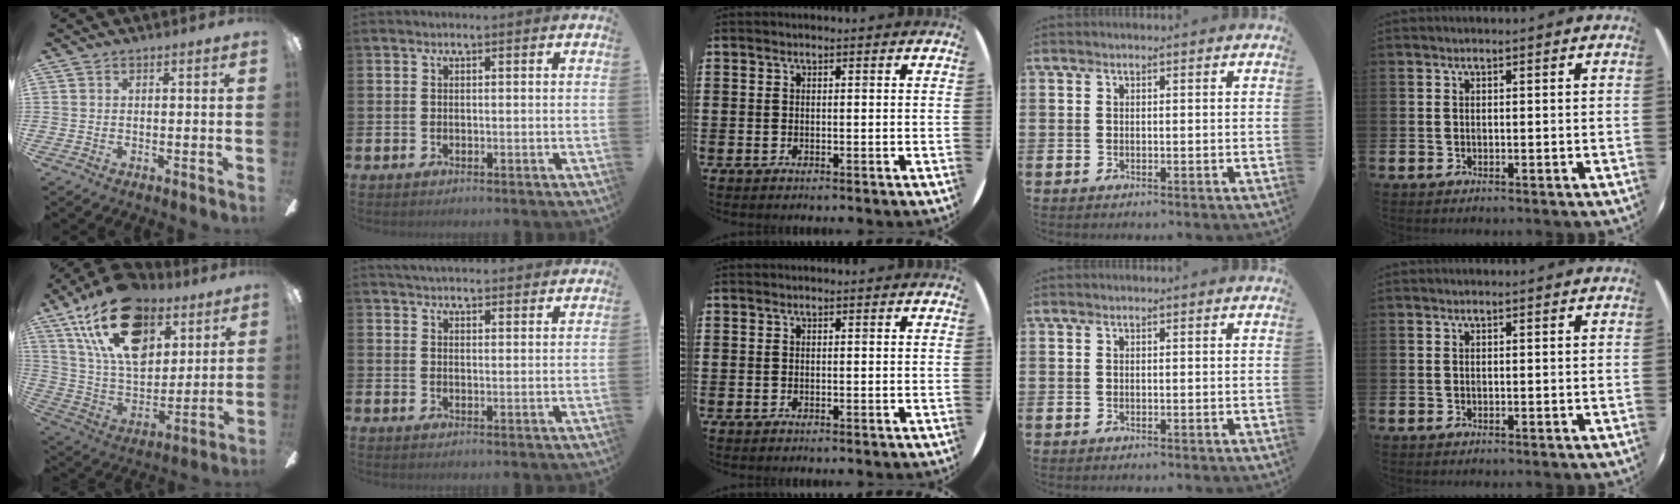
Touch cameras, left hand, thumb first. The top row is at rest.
{"thumb": {"total": 23.8, "force": [12.4, 14.1, 14.6], "torque": [-0.261, -0.051, 0.220]}, "index": {"total": 4.3, "force": [4.3, 0.2, 0.4], "torque": [-0.011, -0.025, 0.077]}}